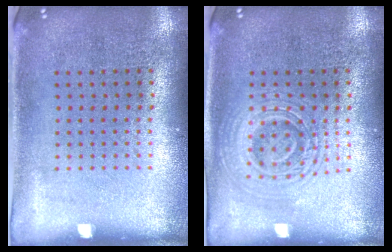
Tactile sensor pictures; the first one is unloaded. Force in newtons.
{"total": 2.8, "press": 2.8, "slide": 0.4}